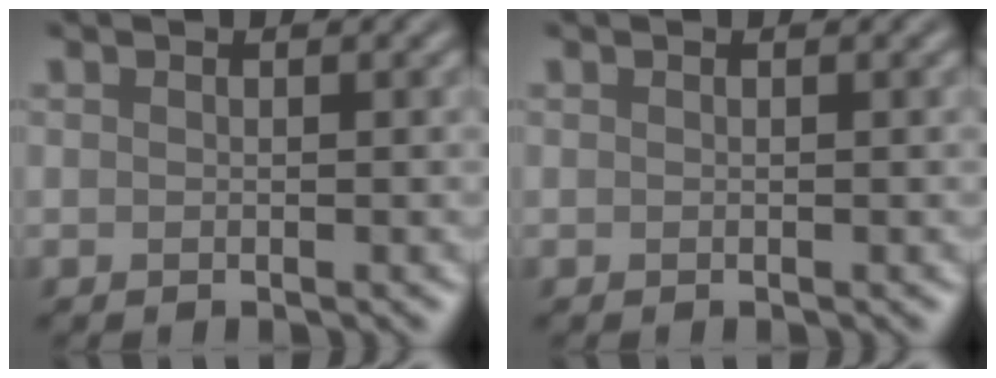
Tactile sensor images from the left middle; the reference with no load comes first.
{"total": 0.0}